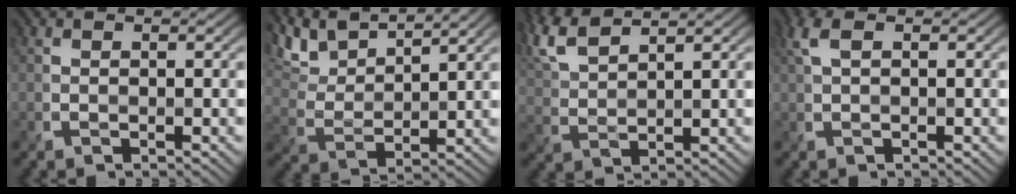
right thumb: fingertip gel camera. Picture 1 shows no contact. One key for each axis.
{"total": 9.1, "fx": 7.1, "fy": 2.2, "fz": 5.2, "tx": -0.126, "ty": 0.017, "tz": 0.137}
{"total": 6.5, "fx": 5.0, "fy": 1.4, "fz": 3.8, "tx": -0.096, "ty": 0.021, "tz": 0.106}
{"total": 2.3, "fx": 0.8, "fy": 0.8, "fz": 2.1, "tx": -0.053, "ty": 0.007, "tz": 0.014}